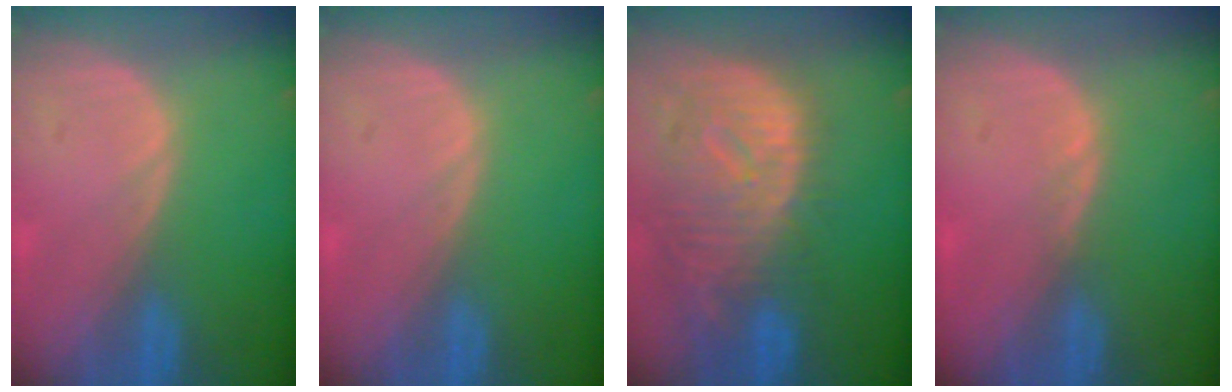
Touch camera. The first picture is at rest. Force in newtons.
{"total": 0.0}
{"total": 12.2, "press": 10.5, "slide": 6.2}
{"total": 0.7, "press": 0.7, "slide": 0.2}